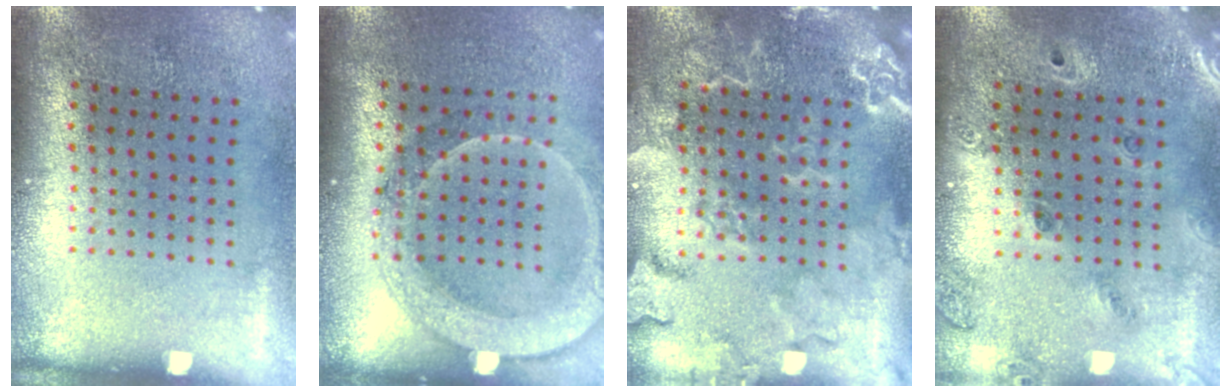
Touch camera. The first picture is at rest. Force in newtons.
{"total": 2.1, "press": 1.9, "slide": 0.8}
{"total": 2.6, "press": 2.4, "slide": 0.9}
{"total": 1.6, "press": 1.4, "slide": 0.9}